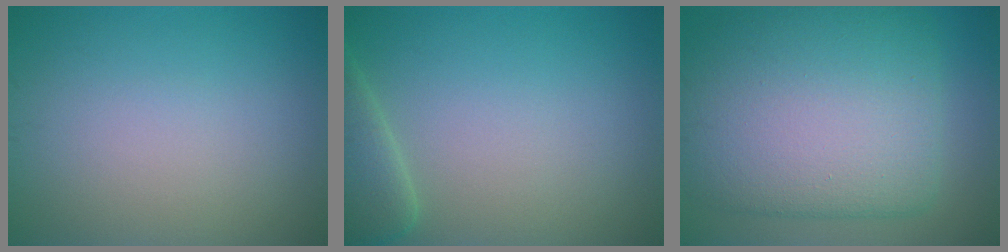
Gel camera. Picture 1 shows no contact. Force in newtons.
{"total": 3.1, "press": 3.1, "slide": 0.4}
{"total": 13.4, "press": 13.4, "slide": 0.3}